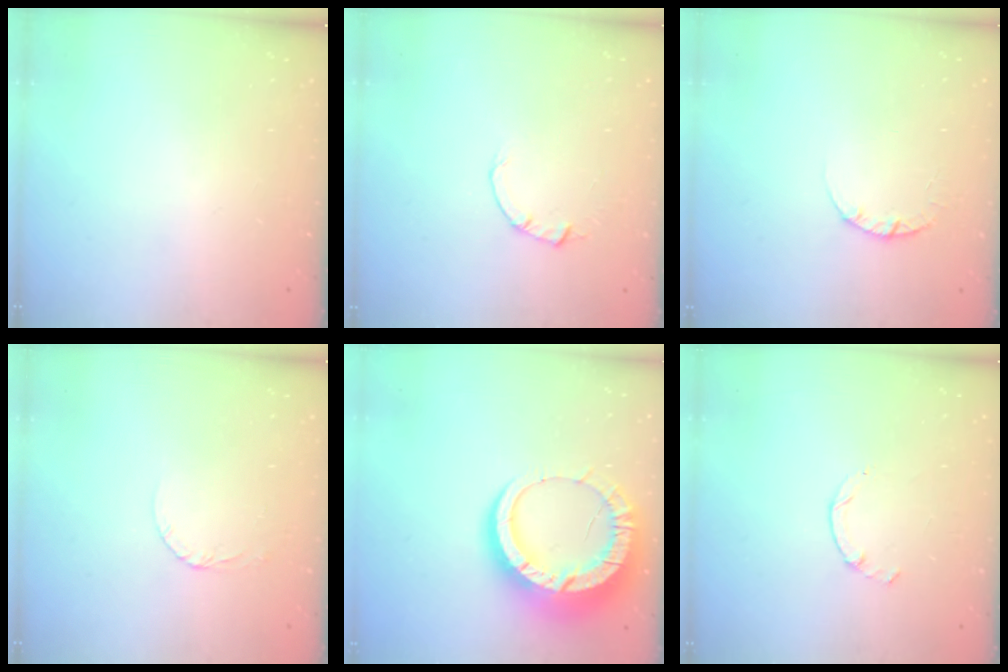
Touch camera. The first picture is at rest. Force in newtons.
{"total": 2.0, "press": 2.0, "slide": 0.3}
{"total": 2.4, "press": 2.4, "slide": 0.3}
{"total": 2.6, "press": 2.6, "slide": 0.1}
{"total": 16.0, "press": 15.9, "slide": 1.7}
{"total": 1.3, "press": 1.2, "slide": 0.4}